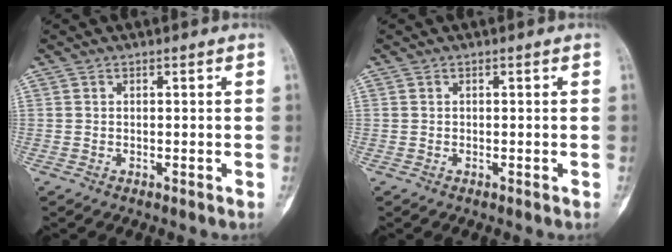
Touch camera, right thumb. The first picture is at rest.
{"total": 0.0}